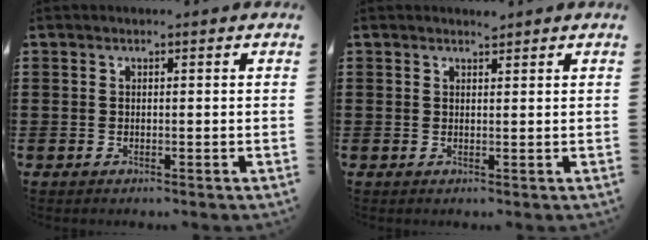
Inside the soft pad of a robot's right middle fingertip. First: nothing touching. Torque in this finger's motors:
{"motor_torque": [-0.03, -0.01, -0.02, -0.01]}